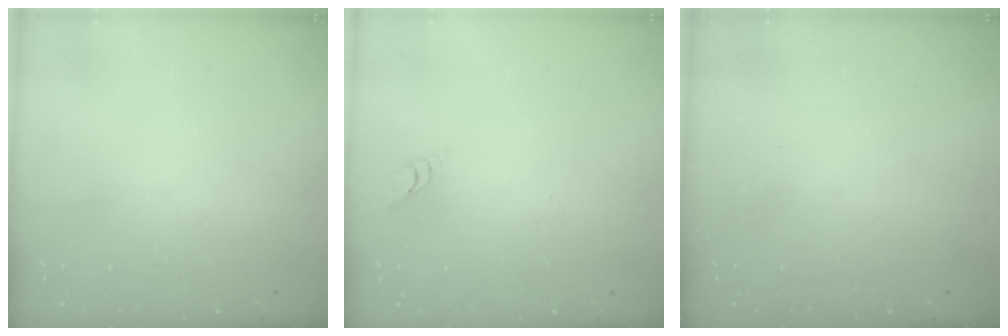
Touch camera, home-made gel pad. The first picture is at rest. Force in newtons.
{"total": 2.8, "press": 2.8, "slide": 0.3}
{"total": 0.0}